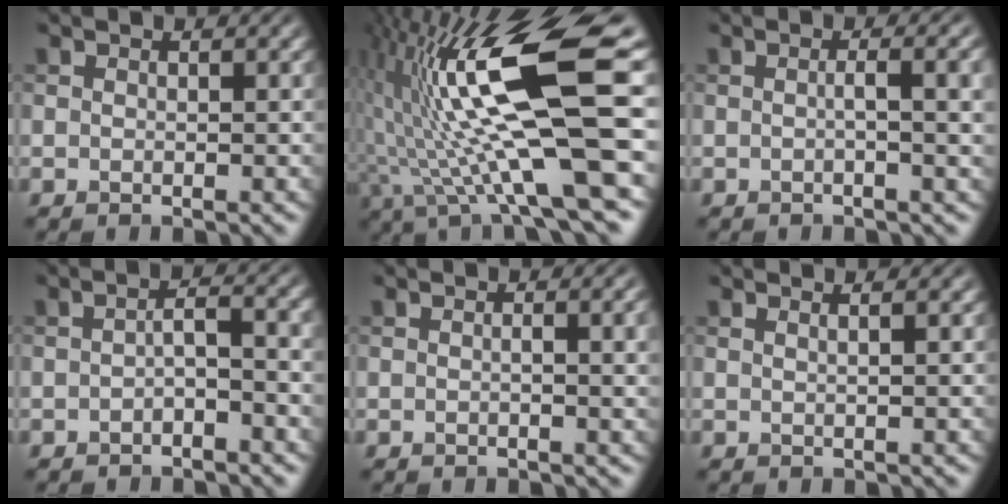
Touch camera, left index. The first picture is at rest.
{"total": 15.5, "force": [3.1, 3.4, 14.7], "torque": [-0.262, 0.002, 0.058]}
{"total": 4.0, "force": [0.1, 1.2, 3.8], "torque": [-0.042, 0.011, -0.004]}
{"total": 2.5, "force": [-0.7, 0.7, 2.3], "torque": [-0.037, 0.007, -0.017]}
{"total": 2.7, "force": [0.1, 0.7, 2.6], "torque": [-0.032, 0.003, 0.000]}
{"total": 1.9, "force": [1.0, 0.9, 1.3], "torque": [-0.001, -0.001, -0.010]}